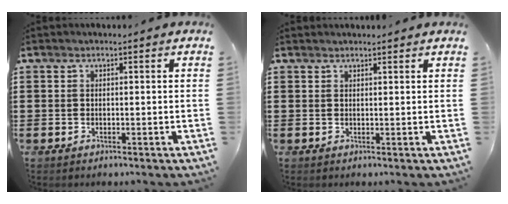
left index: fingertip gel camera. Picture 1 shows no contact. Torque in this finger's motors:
{"motor_torque": [1.11, -0.61, 0.19, 0.00]}